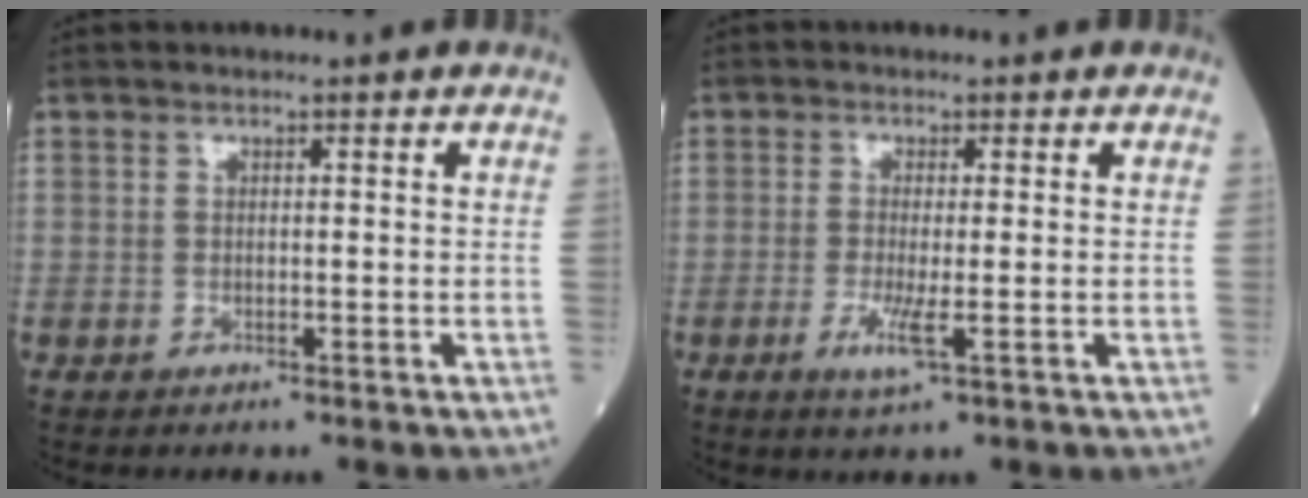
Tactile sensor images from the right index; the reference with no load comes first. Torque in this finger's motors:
{"motor_torque": [1.16, -0.14, 0.50, 0.09]}